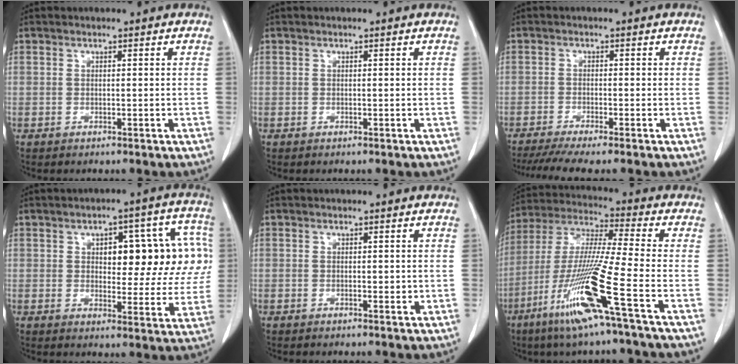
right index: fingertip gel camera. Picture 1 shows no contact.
{"total": 0.0}
{"total": 6.7, "force": [-5.6, -0.5, 3.7], "torque": [-0.052, -0.017, -0.093]}
{"total": 13.6, "force": [2.7, 5.9, 11.9], "torque": [-0.133, 0.036, 0.038]}
{"total": 1.0, "force": [-0.1, 0.4, 0.9], "torque": [-0.013, 0.000, -0.001]}
{"total": 15.8, "force": [-7.3, -1.6, 14.0], "torque": [-0.289, -0.032, -0.143]}